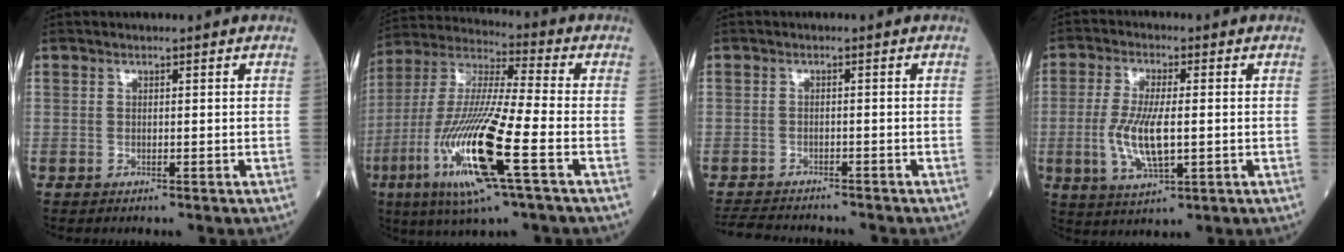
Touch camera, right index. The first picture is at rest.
{"total": 18.4, "force": [-6.5, 1.1, 17.2], "torque": [-0.365, -0.023, -0.123]}
{"total": 7.3, "force": [-7.0, 1.1, 1.9], "torque": [-0.029, -0.013, -0.107]}
{"total": 8.2, "force": [-0.9, 2.2, 7.8], "torque": [-0.168, -0.008, -0.016]}